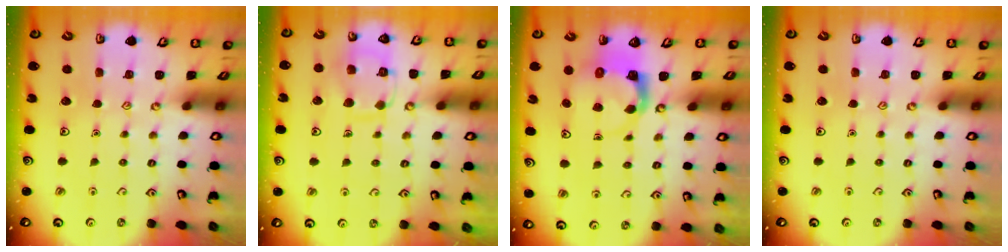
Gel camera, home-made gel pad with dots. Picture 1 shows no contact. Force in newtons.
{"total": 11.7, "press": 11.6, "slide": 0.9}
{"total": 3.8, "press": 3.8, "slide": 0.7}
{"total": 0.0}